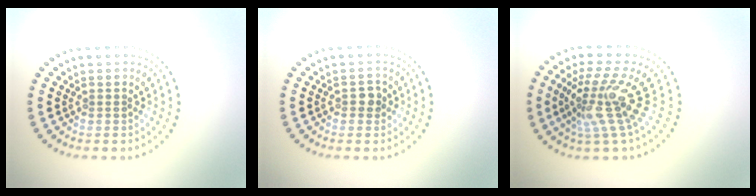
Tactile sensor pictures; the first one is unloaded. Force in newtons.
{"total": 1.2, "press": 1.2, "slide": 0.2}
{"total": 4.4, "press": 2.9, "slide": 3.4}